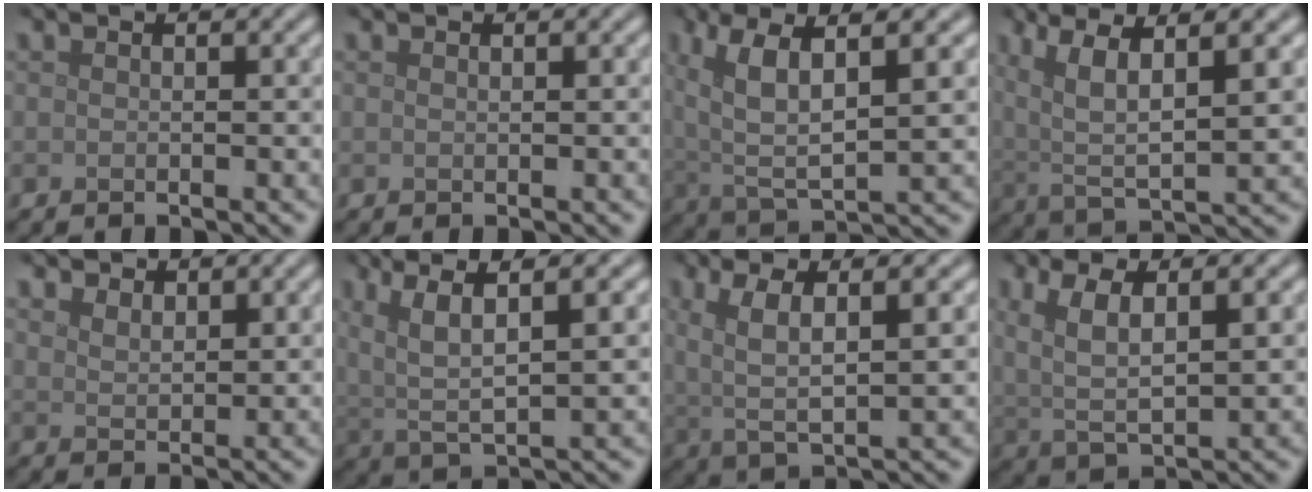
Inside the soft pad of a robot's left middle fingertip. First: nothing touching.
{"total": 0.0}
{"total": 8.1, "force": [3.3, 2.9, 6.8], "torque": [-0.145, 0.007, 0.060]}
{"total": 7.7, "force": [3.2, 2.3, 6.6], "torque": [-0.138, 0.005, 0.062]}
{"total": 2.1, "force": [1.7, 1.1, 0.8], "torque": [-0.019, -0.003, 0.033]}
{"total": 7.1, "force": [3.2, 1.9, 6.0], "torque": [-0.125, 0.009, 0.064]}
{"total": 5.4, "force": [1.8, 1.6, 4.9], "torque": [-0.100, -0.002, 0.035]}
{"total": 5.6, "force": [1.8, 2.4, 4.8], "torque": [-0.103, -0.002, 0.036]}